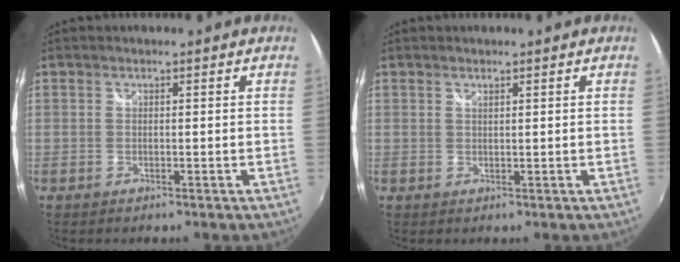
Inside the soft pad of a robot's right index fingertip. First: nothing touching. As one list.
[{"total": 0.6, "force": [0.5, 0.1, 0.3], "torque": [-0.004, 0.000, 0.009]}]